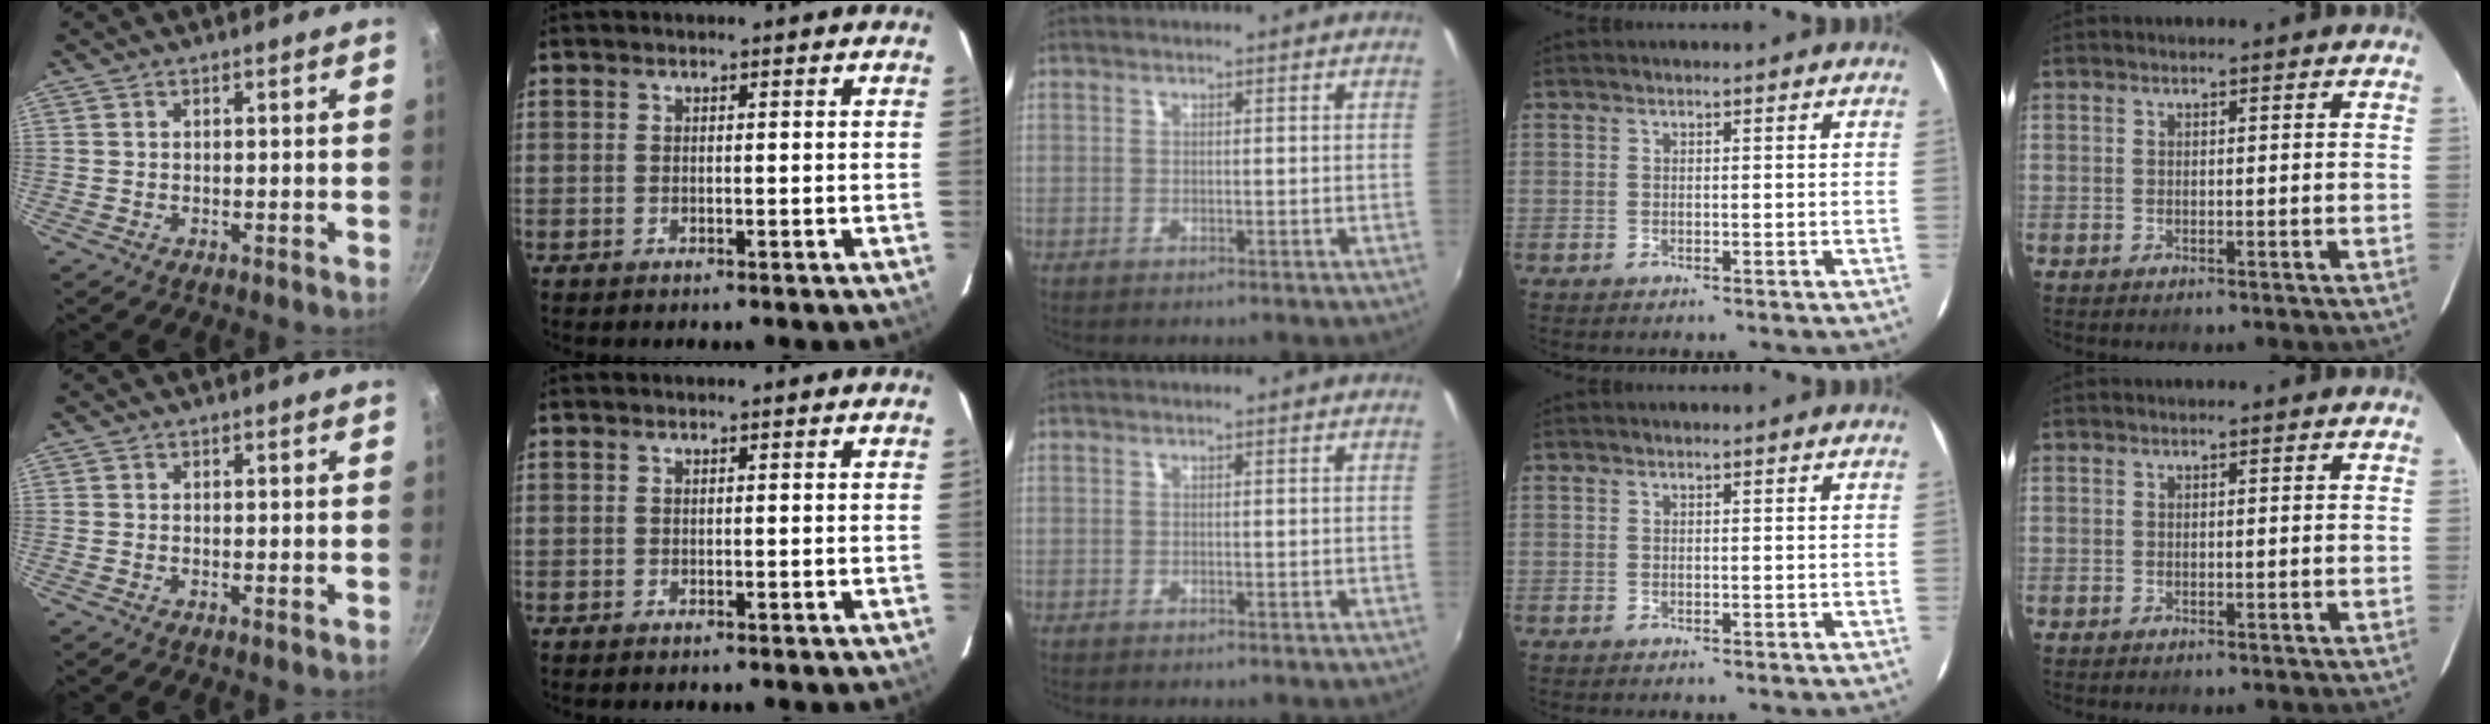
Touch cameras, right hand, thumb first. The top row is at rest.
{}